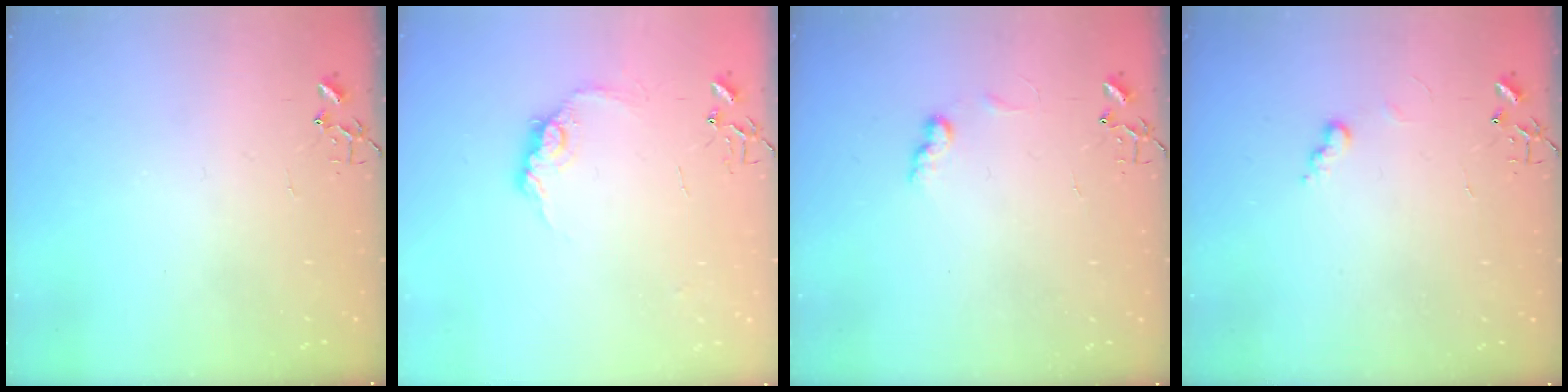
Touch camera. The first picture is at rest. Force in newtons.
{"total": 10.4, "press": 10.4, "slide": 0.3}
{"total": 6.2, "press": 6.1, "slide": 0.9}
{"total": 5.4, "press": 5.4, "slide": 0.7}